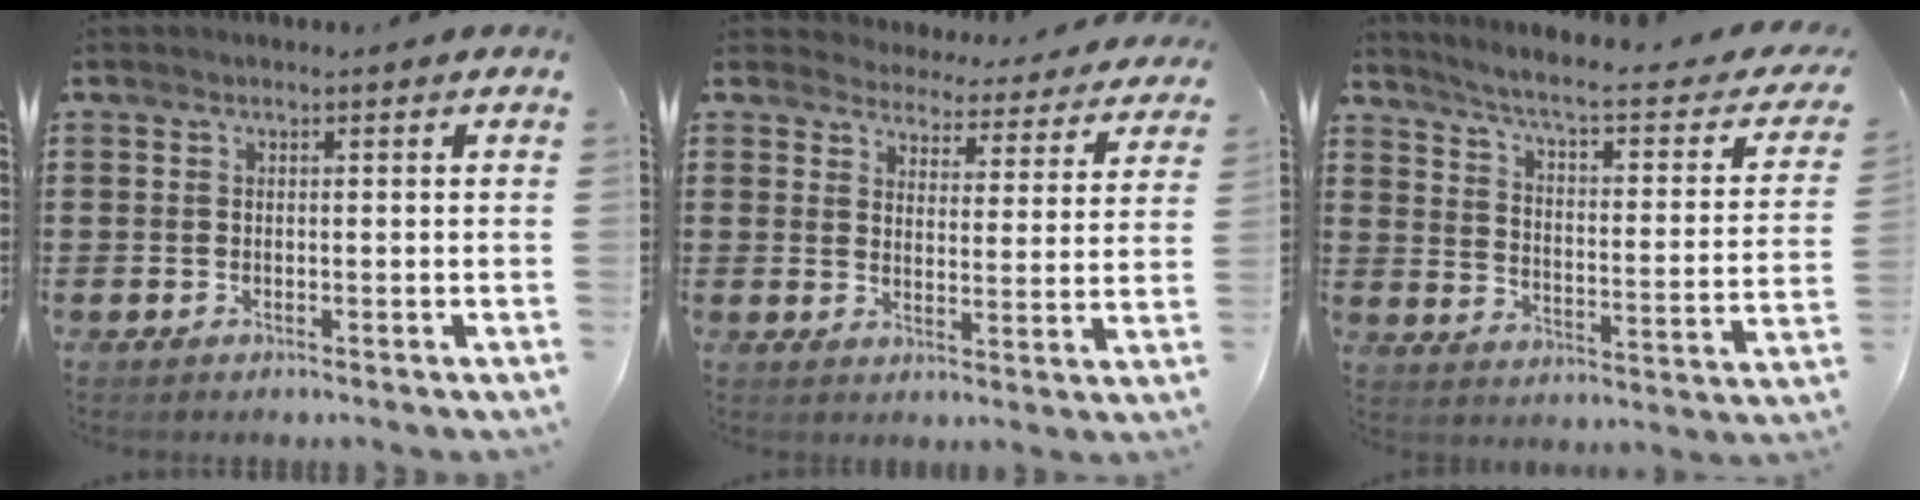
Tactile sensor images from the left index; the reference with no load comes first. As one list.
[{"total": 4.3, "force": [4.2, 0.4, -0.1], "torque": [-0.018, -0.037, 0.070]}, {"total": 5.4, "force": [3.9, -0.1, 3.6], "torque": [-0.090, -0.034, 0.056]}]